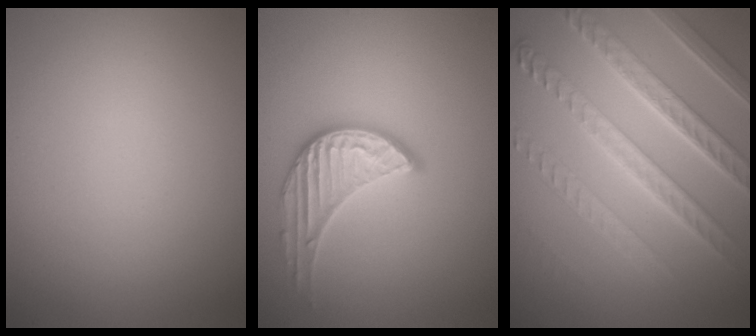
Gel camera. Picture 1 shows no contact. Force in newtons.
{"total": 3.3, "press": 3.2, "slide": 0.9}
{"total": 8.2, "press": 6.4, "slide": 5.1}